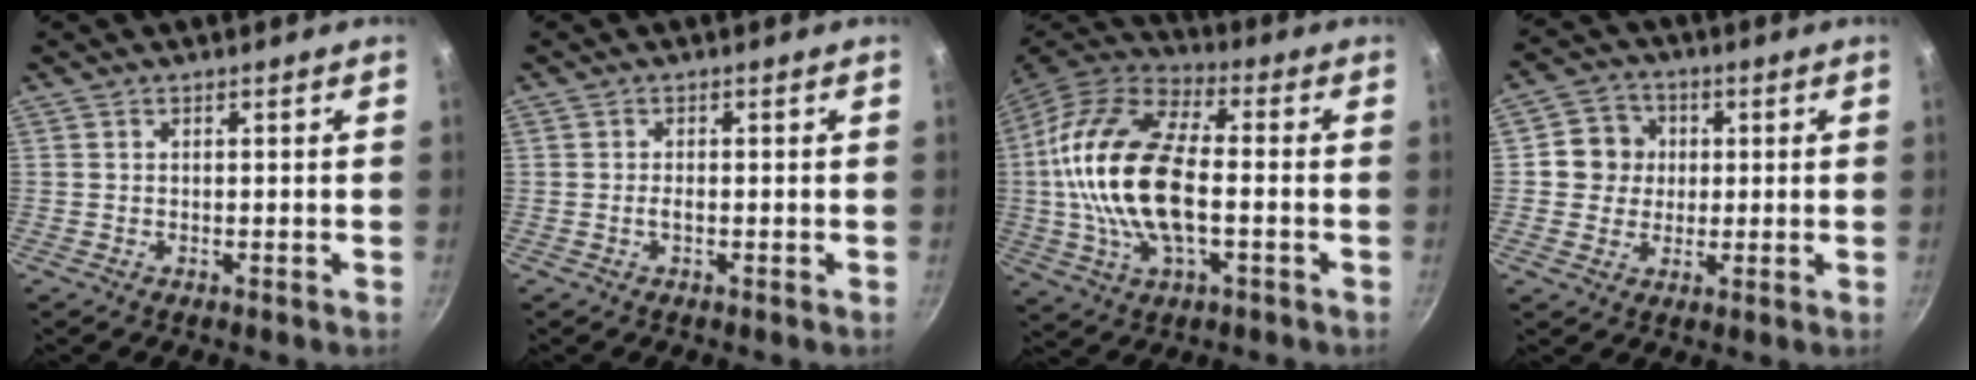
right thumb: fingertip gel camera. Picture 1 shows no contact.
{"total": 1.0, "force": [-0.3, 0.4, 0.9], "torque": [-0.018, 0.002, -0.007]}
{"total": 21.2, "force": [-1.1, 10.6, 18.4], "torque": [-0.353, 0.032, -0.033]}
{"total": 7.1, "force": [0.9, 6.7, 2.1], "torque": [0.007, 0.008, 0.001]}